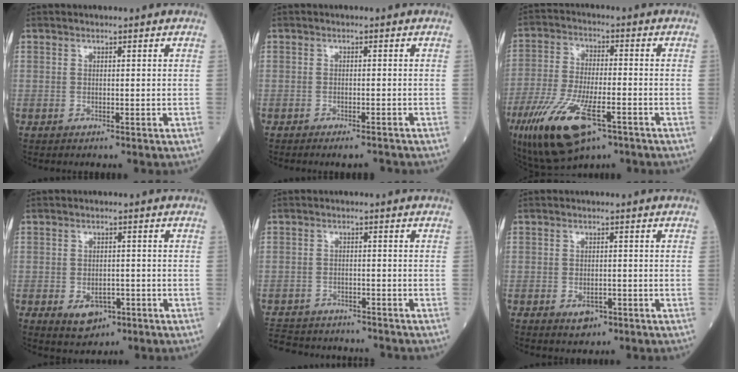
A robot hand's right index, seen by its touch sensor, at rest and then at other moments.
{"total": 2.7, "force": [-2.4, 0.3, 1.2], "torque": [-0.009, -0.003, -0.034]}
{"total": 15.5, "force": [-8.1, 4.9, 12.2], "torque": [-0.253, -0.026, -0.139]}
{"total": 4.3, "force": [-1.9, 2.8, 2.6], "torque": [-0.038, 0.000, -0.019]}
{"total": 12.3, "force": [-11.2, 3.8, 3.2], "torque": [-0.073, 0.005, -0.157]}
{"total": 2.6, "force": [-1.3, 1.6, 1.6], "torque": [-0.024, 0.001, -0.012]}